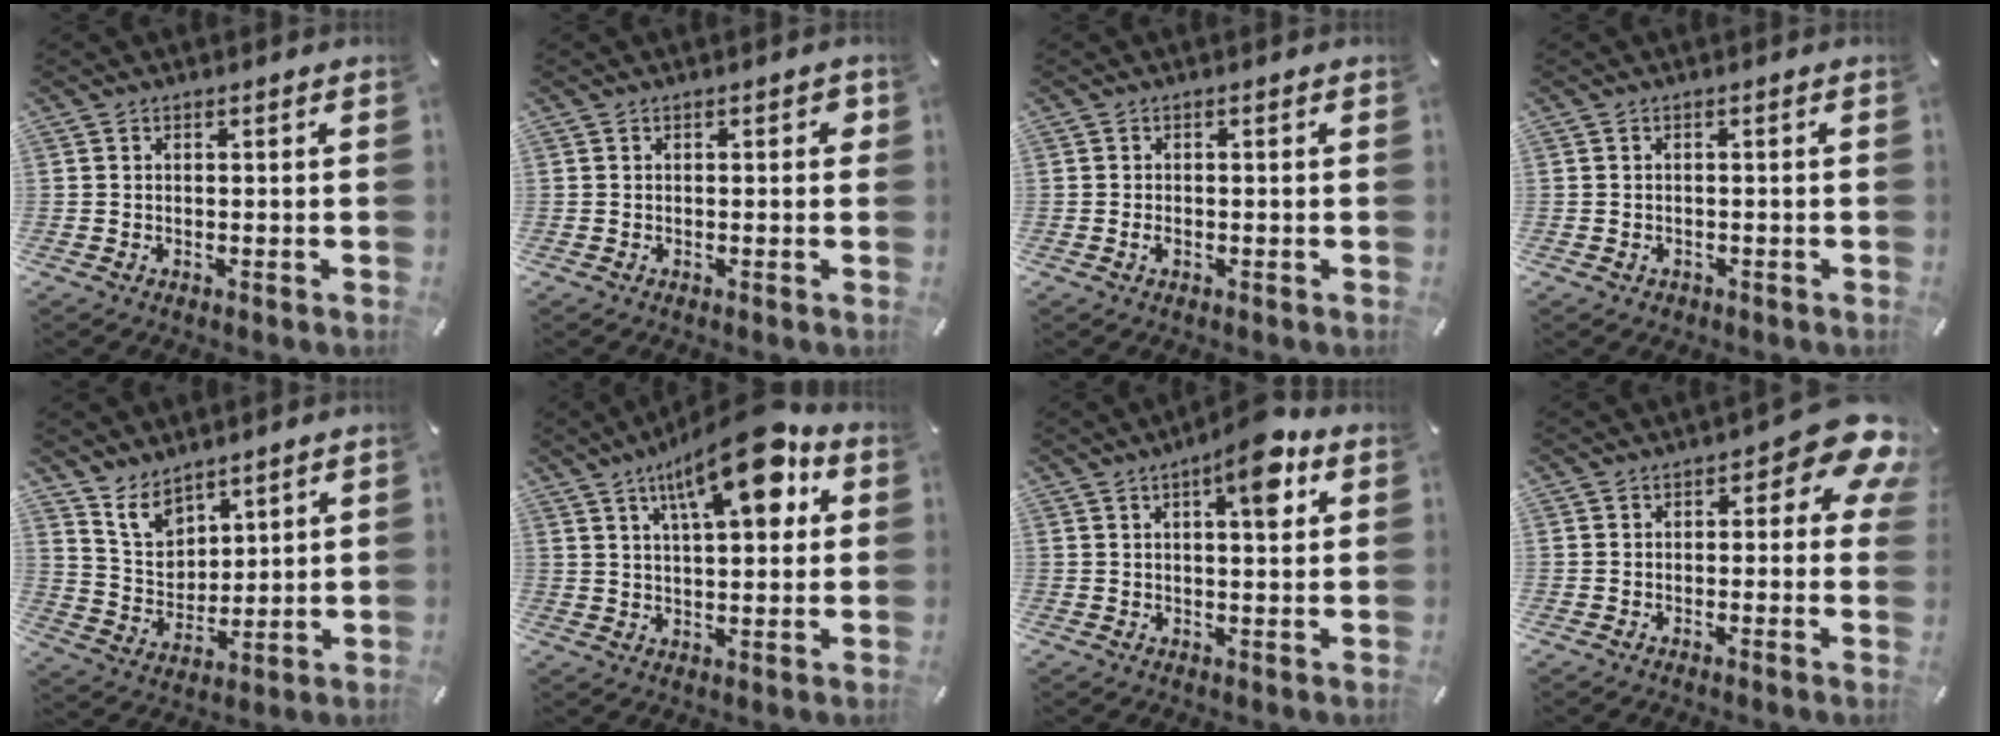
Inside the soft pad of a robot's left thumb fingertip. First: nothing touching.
{"total": 1.2, "force": [0.2, 0.8, 0.9], "torque": [-0.009, 0.004, 0.000]}
{"total": 1.1, "force": [-0.4, 0.7, 0.8], "torque": [-0.022, -0.002, -0.010]}
{"total": 0.9, "force": [-0.3, 0.8, 0.2], "torque": [-0.004, 0.004, -0.009]}
{"total": 8.4, "force": [6.4, 5.2, 1.6], "torque": [-0.047, -0.039, 0.123]}
{"total": 18.1, "force": [9.4, 6.4, 14.0], "torque": [-0.221, -0.039, 0.145]}
{"total": 9.0, "force": [4.1, 2.9, 7.4], "torque": [-0.101, -0.014, 0.061]}
{"total": 9.0, "force": [3.5, 4.2, 7.1], "torque": [-0.075, -0.022, 0.053]}